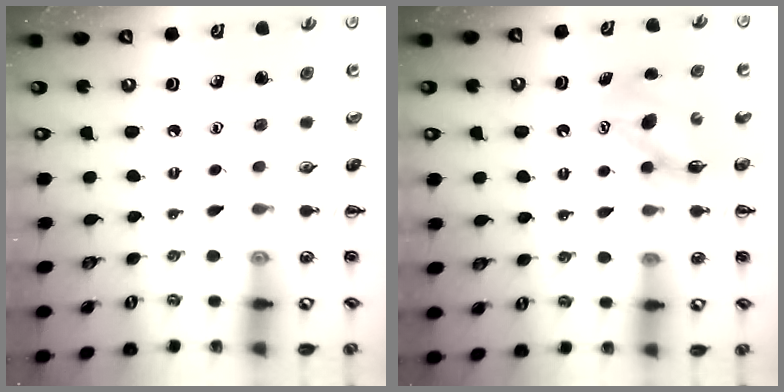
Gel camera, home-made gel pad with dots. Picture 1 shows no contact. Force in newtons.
{"total": 6.6, "press": 6.6, "slide": 0.6}